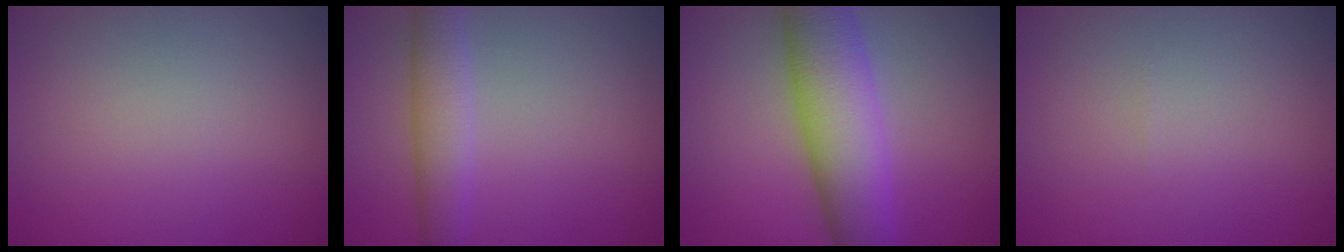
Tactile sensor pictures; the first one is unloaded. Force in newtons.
{"total": 3.5, "press": 3.5, "slide": 0.3}
{"total": 8.8, "press": 8.8, "slide": 0.1}
{"total": 0.0}